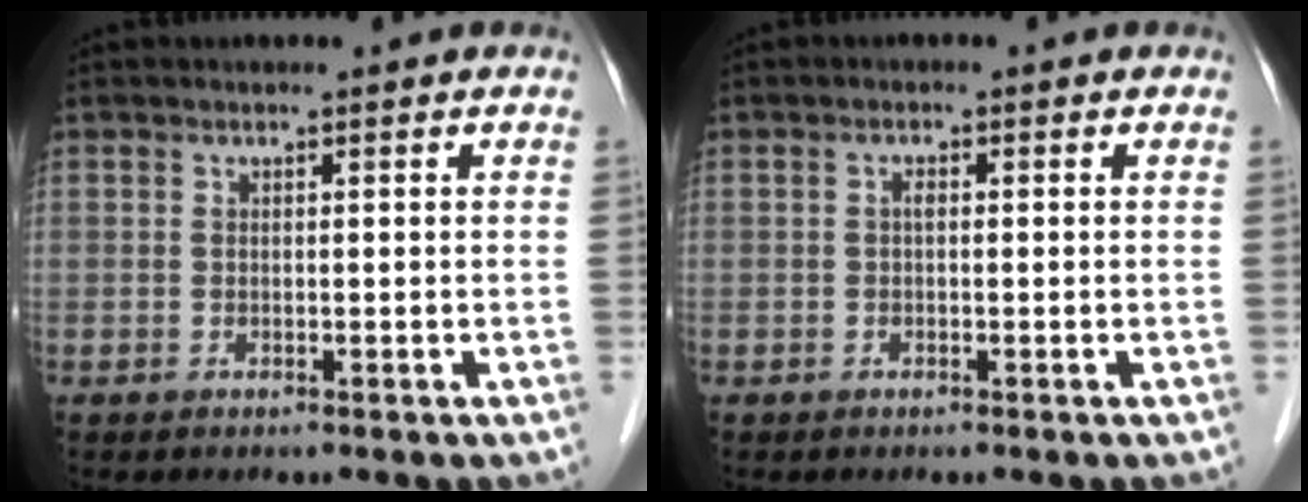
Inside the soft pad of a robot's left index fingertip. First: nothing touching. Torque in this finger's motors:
{"motor_torque": [-0.01, 0.01, 0.00, 0.00]}